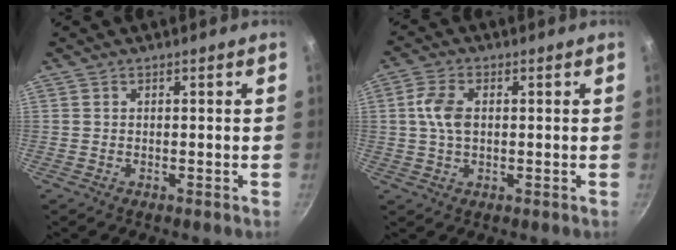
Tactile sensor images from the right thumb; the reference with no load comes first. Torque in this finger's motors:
{"motor_torque": [0.77, 1.42, 0.99, 0.07, 0.09]}